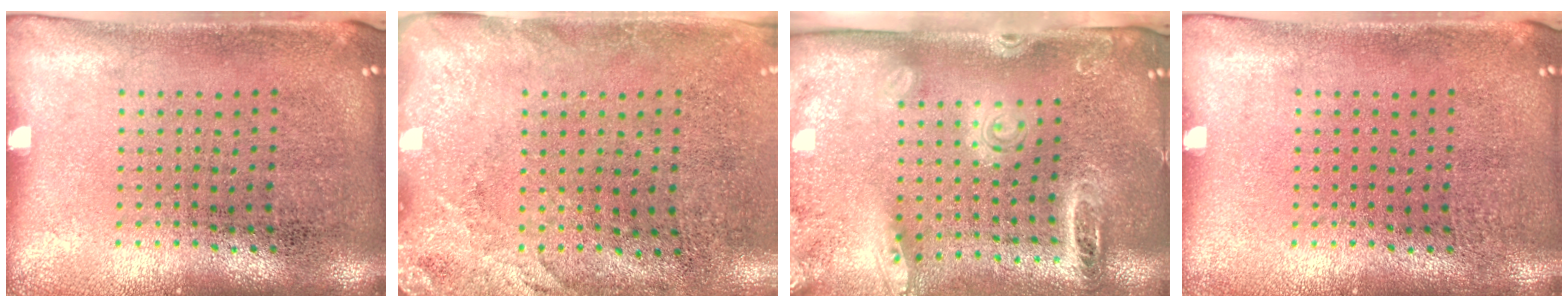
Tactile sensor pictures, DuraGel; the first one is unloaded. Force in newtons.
{"total": 2.7, "press": 2.1, "slide": 1.6}
{"total": 2.5, "press": 1.9, "slide": 1.6}
{"total": 0.0}